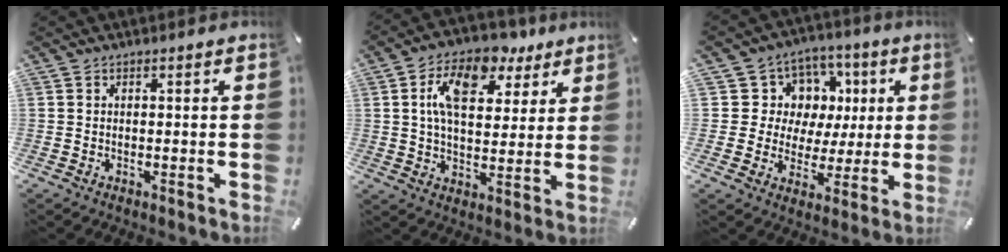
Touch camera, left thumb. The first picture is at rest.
{"total": 12.9, "force": [6.3, 7.6, 8.4], "torque": [-0.143, -0.018, 0.112]}
{"total": 10.6, "force": [0.9, 10.5, 1.5], "torque": [-0.017, -0.014, 0.021]}